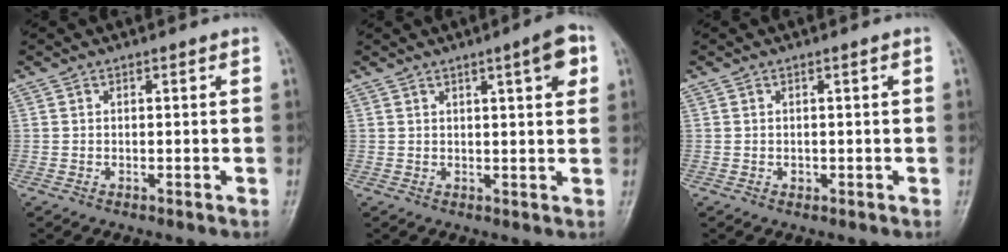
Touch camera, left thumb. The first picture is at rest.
{"total": 5.6, "force": [2.5, 1.0, 4.9], "torque": [-0.060, -0.006, 0.031]}
{"total": 0.6, "force": [-0.1, 0.5, 0.4], "torque": [-0.003, 0.004, -0.001]}